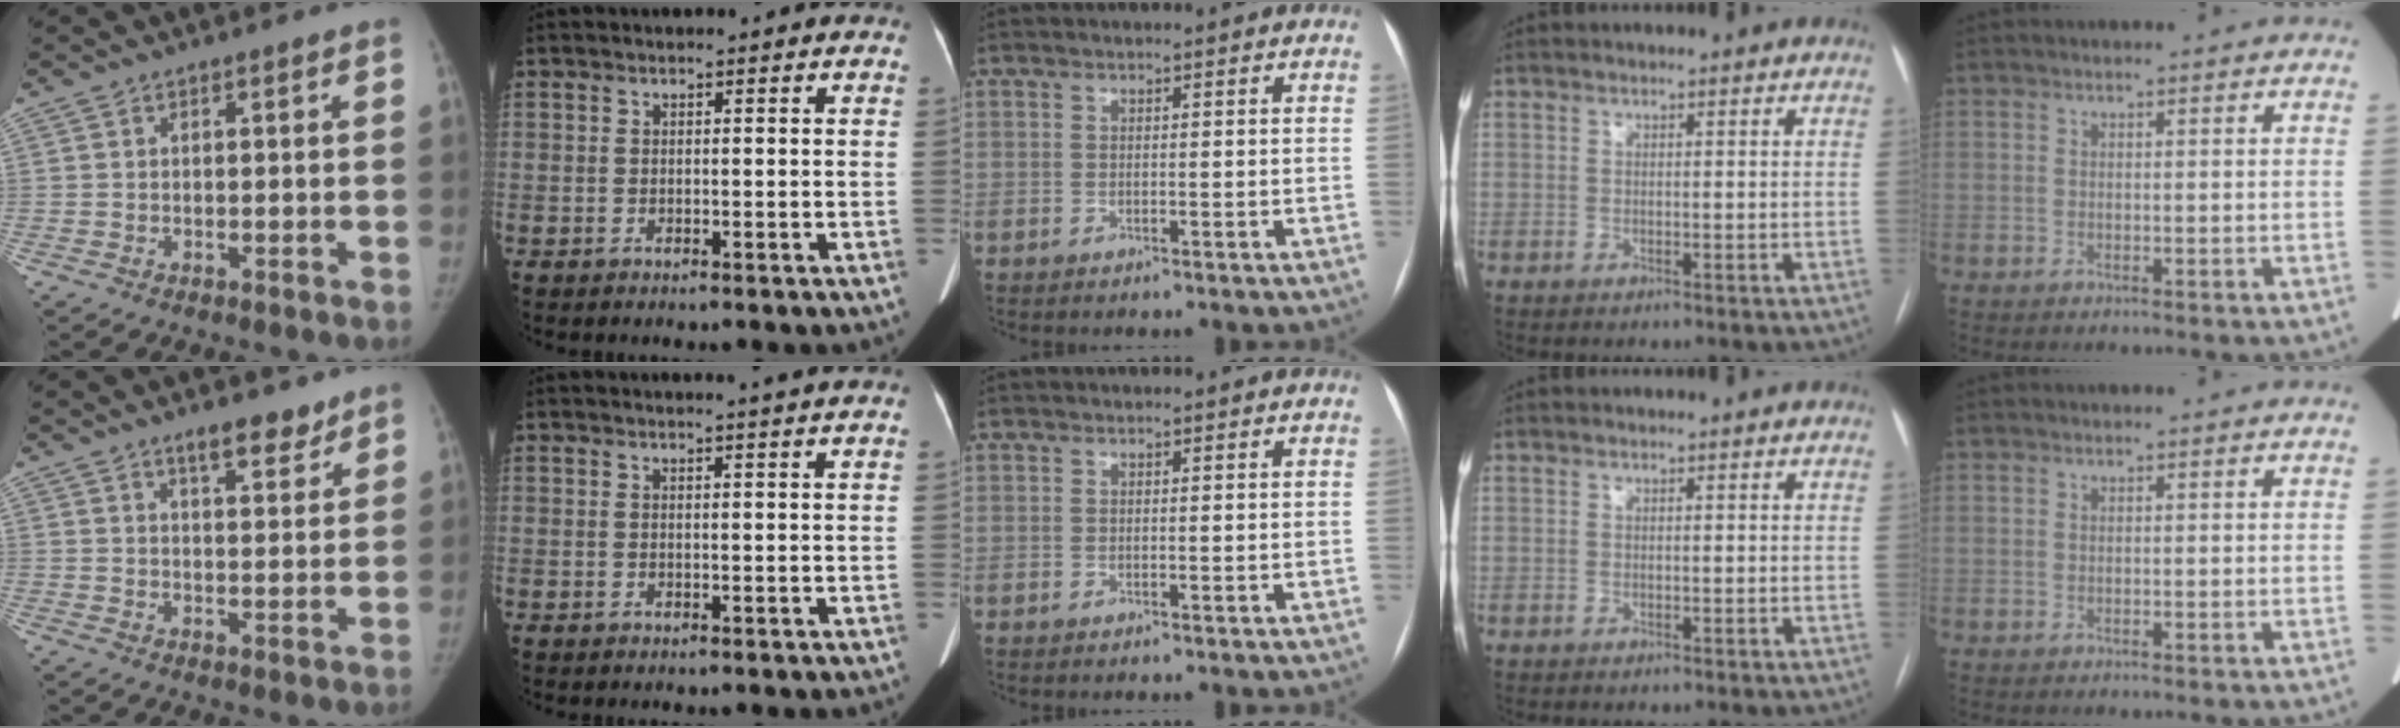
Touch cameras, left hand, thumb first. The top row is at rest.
{"thumb": {"total": 5.7, "force": [4.3, 2.0, 3.0], "torque": [-0.024, -0.029, 0.066]}, "index": {"total": 2.1, "force": [1.8, -0.7, 0.8], "torque": [-0.018, -0.004, 0.025]}}